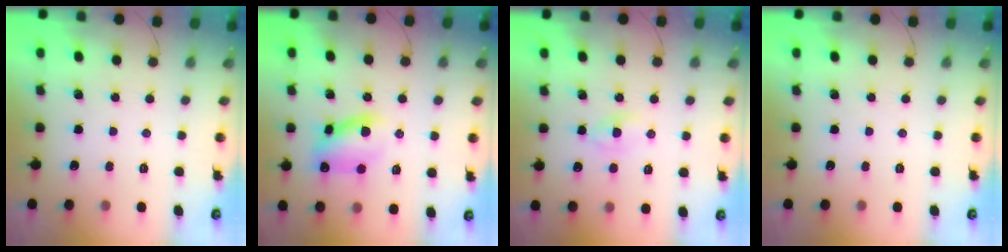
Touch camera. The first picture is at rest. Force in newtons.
{"total": 11.0, "press": 10.9, "slide": 1.4}
{"total": 2.1, "press": 2.0, "slide": 0.7}
{"total": 0.0}